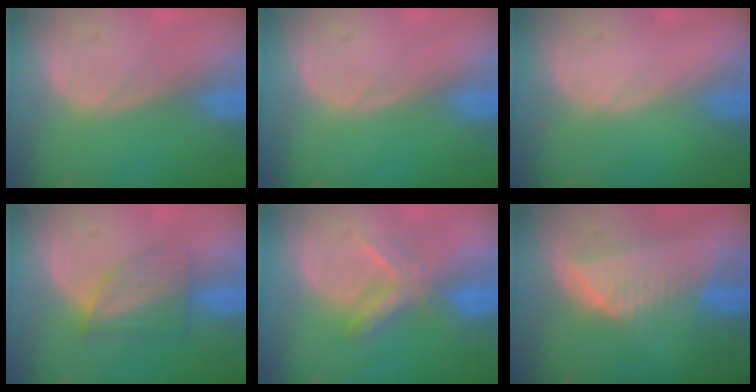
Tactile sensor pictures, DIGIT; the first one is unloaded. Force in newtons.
{"total": 0.0}
{"total": 0.0}
{"total": 6.3, "press": 5.6, "slide": 2.9}
{"total": 5.7, "press": 5.7, "slide": 0.4}
{"total": 7.6, "press": 7.0, "slide": 3.0}